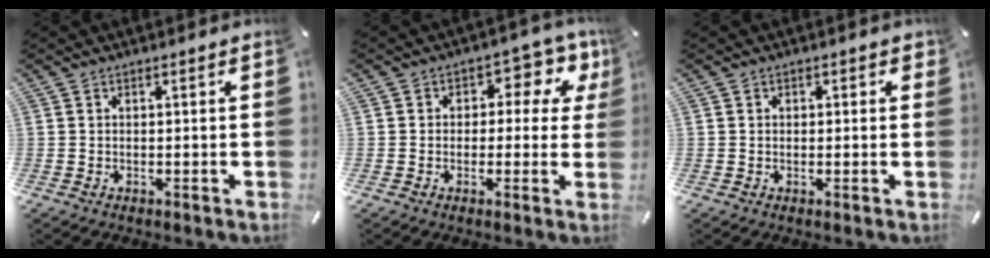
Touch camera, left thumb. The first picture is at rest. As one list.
[{"total": 7.8, "force": [2.0, 5.3, 5.3], "torque": [-0.066, -0.008, 0.030]}, {"total": 1.1, "force": [0.0, 1.1, 0.3], "torque": [0.009, -0.001, -0.006]}]